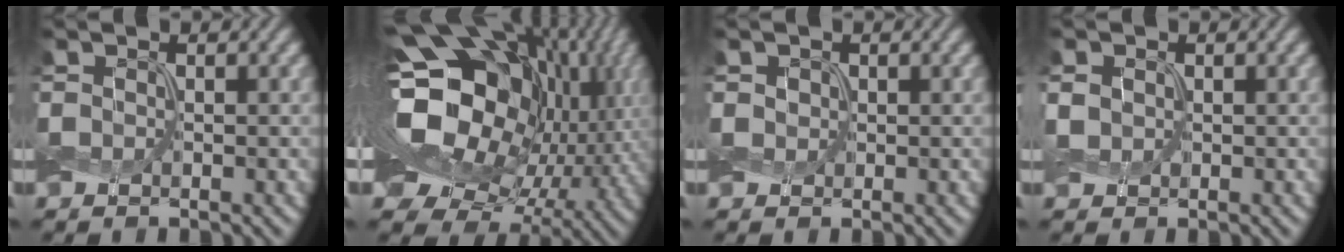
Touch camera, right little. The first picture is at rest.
{"total": 20.3, "force": [2.4, 15.5, 12.9], "torque": [-0.262, 0.008, 0.052]}
{"total": 0.7, "force": [-0.1, 0.6, 0.1], "torque": [-0.015, 0.002, 0.005]}
{"total": 0.8, "force": [-0.2, 0.8, 0.2], "torque": [-0.019, 0.001, 0.001]}